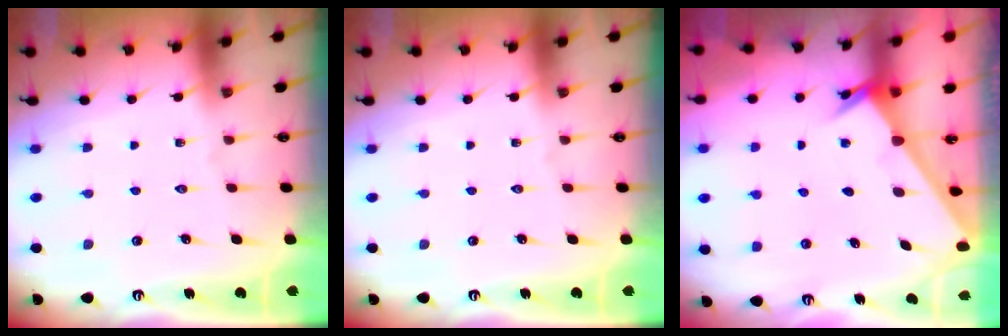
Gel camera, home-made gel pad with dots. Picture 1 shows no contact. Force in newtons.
{"total": 0.0}
{"total": 2.6, "press": 2.6, "slide": 0.2}